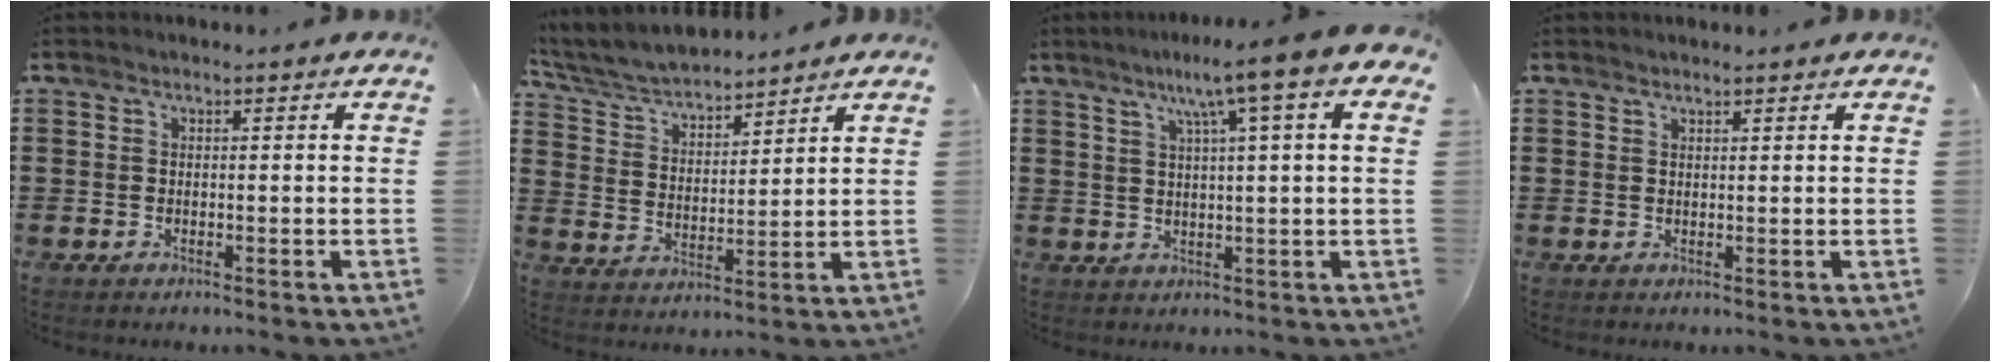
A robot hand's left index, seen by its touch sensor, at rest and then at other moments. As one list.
[{"total": 5.8, "force": [5.6, 0.9, 1.4], "torque": [-0.054, -0.029, 0.095]}, {"total": 7.7, "force": [3.5, -0.5, 6.8], "torque": [-0.134, -0.010, 0.048]}, {"total": 0.9, "force": [0.8, 0.1, 0.2], "torque": [-0.005, -0.001, 0.017]}]